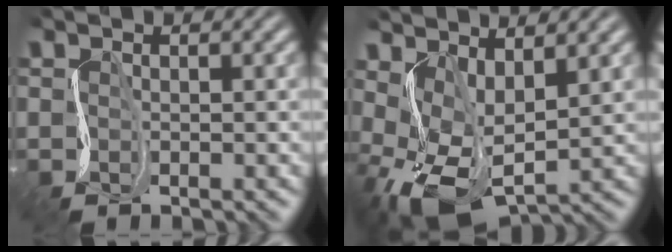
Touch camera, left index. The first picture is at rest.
{"total": 7.4, "force": [0.6, 3.9, 6.2], "torque": [-0.137, -0.008, 0.016]}